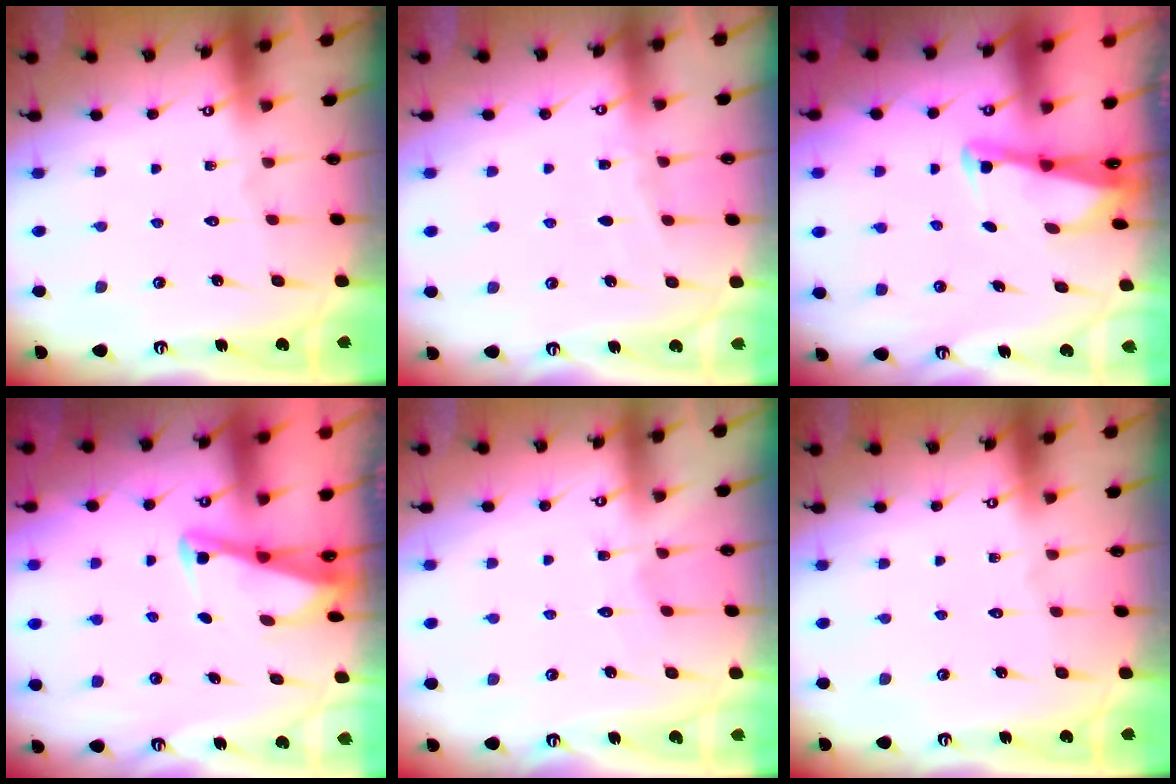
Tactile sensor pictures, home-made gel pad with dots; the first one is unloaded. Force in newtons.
{"total": 3.2, "press": 3.2, "slide": 0.4}
{"total": 2.6, "press": 2.6, "slide": 0.2}
{"total": 2.7, "press": 2.6, "slide": 0.3}
{"total": 3.6, "press": 3.6, "slide": 0.4}
{"total": 0.0}